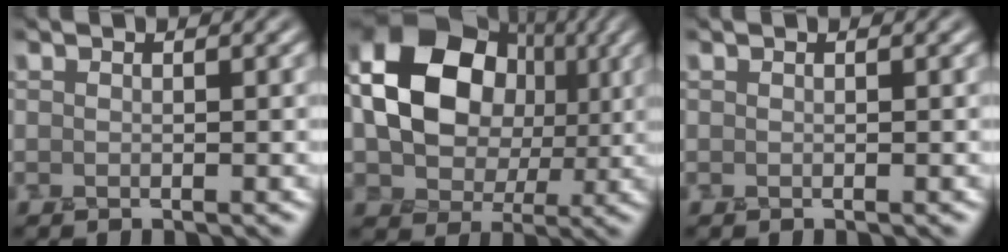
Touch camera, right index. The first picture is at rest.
{"total": 12.8, "force": [1.9, 9.7, 8.1], "torque": [-0.144, 0.025, 0.022]}
{"total": 0.0}